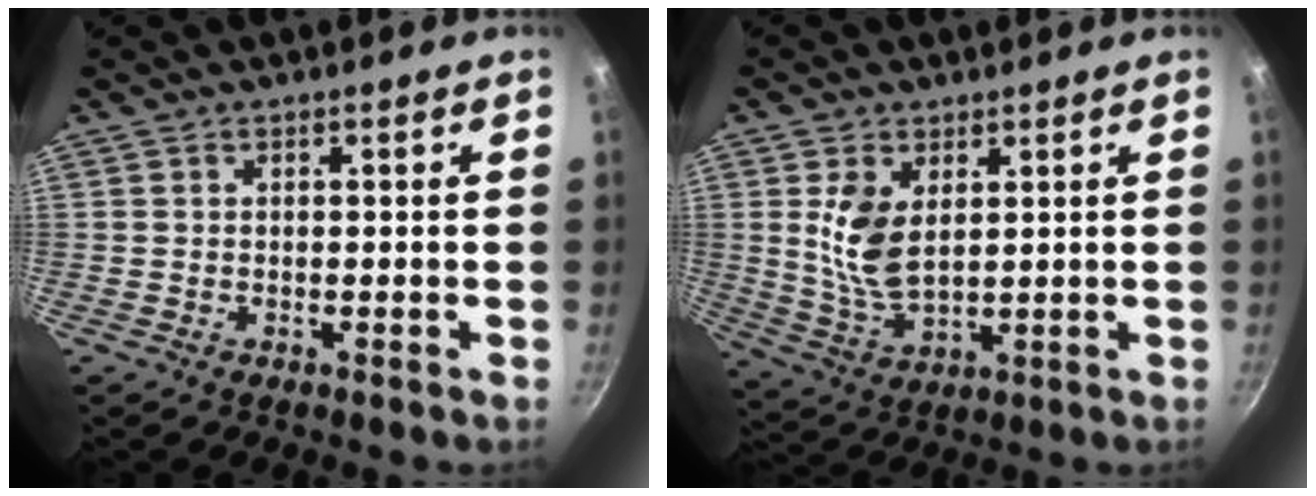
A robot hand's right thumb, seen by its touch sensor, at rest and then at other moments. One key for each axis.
{"total": 8.7, "fx": 2.3, "fy": 4.9, "fz": 6.9, "tx": -0.132, "ty": -0.022, "tz": 0.054}